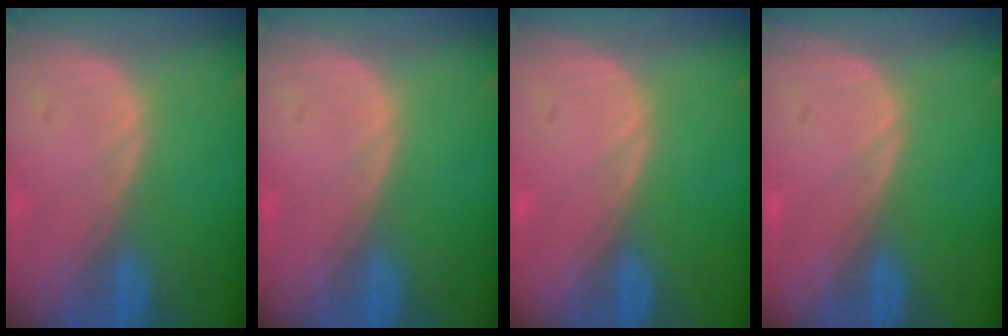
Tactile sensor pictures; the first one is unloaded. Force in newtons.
{"total": 0.0}
{"total": 0.0}
{"total": 0.0}